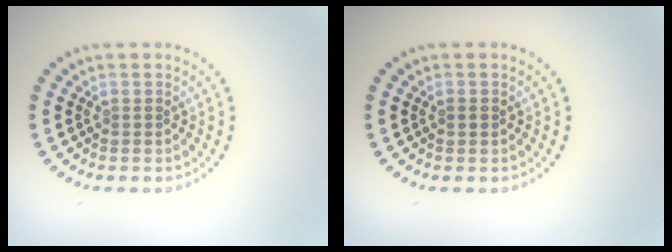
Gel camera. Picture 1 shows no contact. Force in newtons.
{"total": 0.8, "press": 0.8, "slide": 0.0}